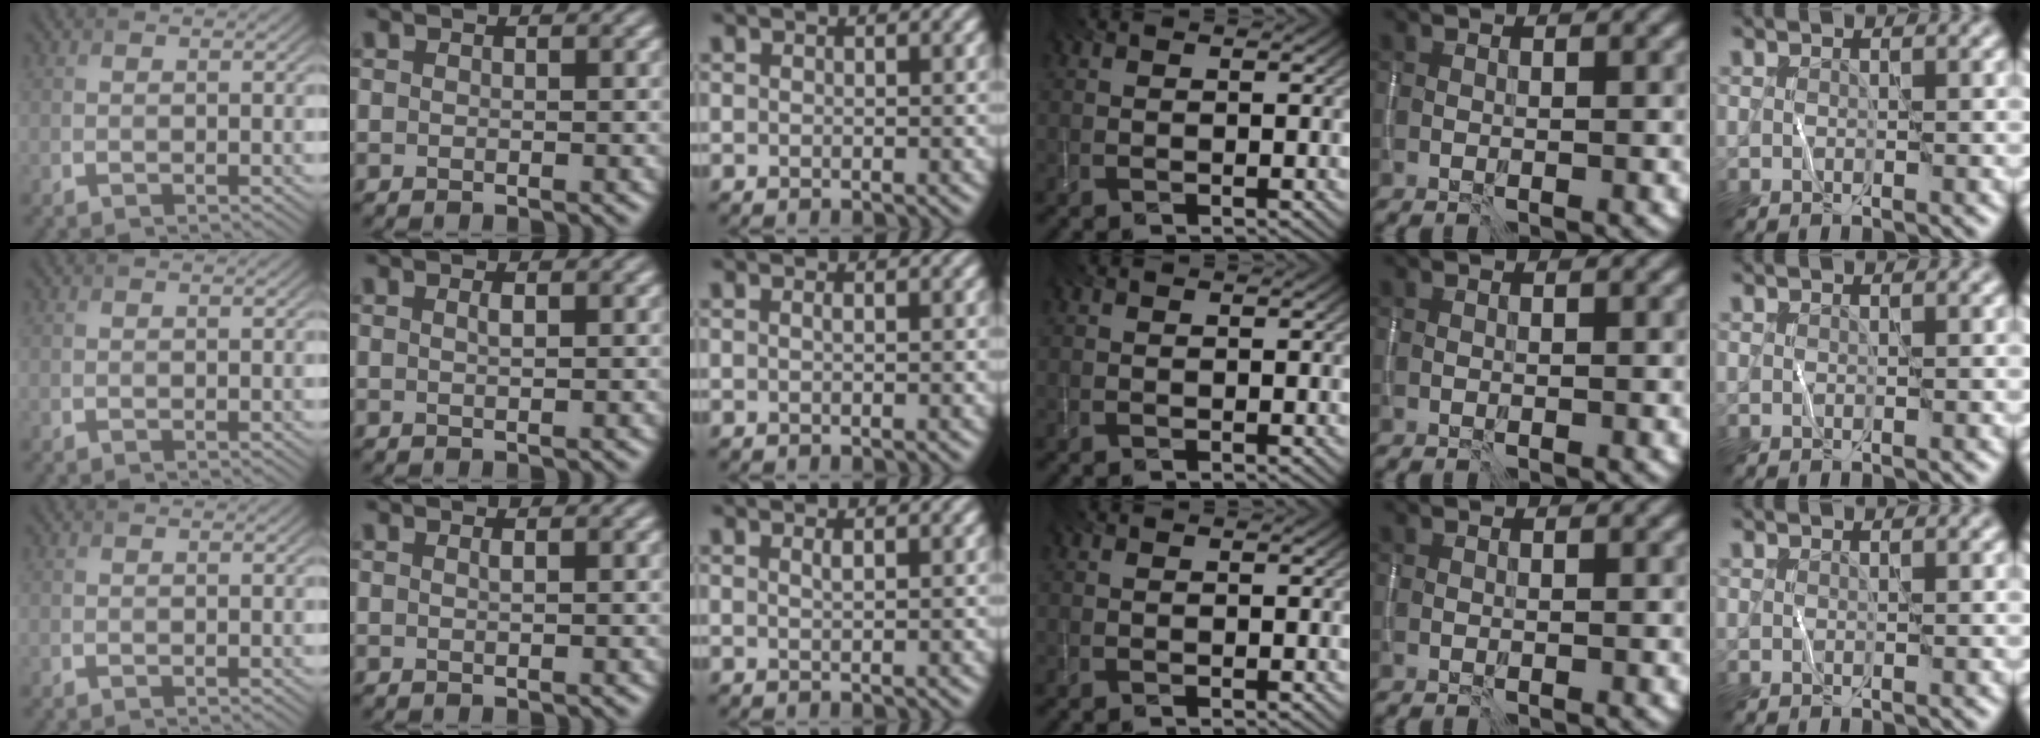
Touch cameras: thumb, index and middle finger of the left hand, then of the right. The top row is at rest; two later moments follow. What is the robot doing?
{"motion": "wipe", "object": "whiteboard"}